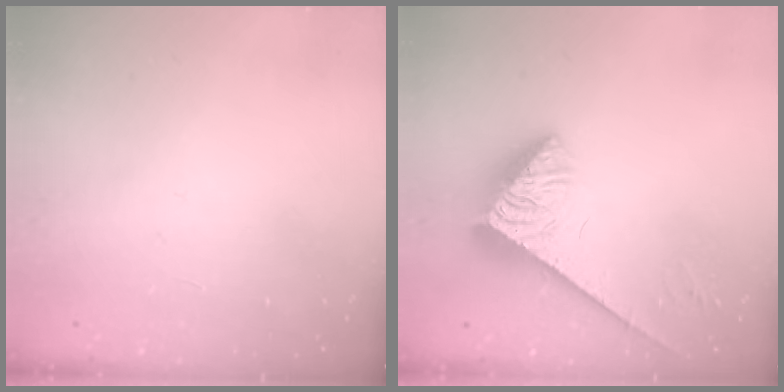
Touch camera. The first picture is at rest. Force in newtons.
{"total": 3.9, "press": 3.8, "slide": 0.8}